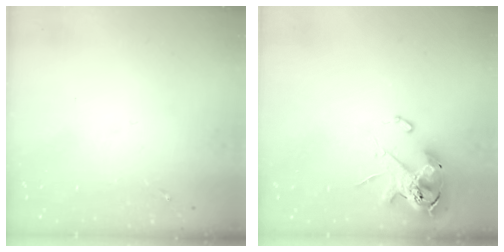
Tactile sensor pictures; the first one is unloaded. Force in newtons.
{"total": 12.1, "press": 11.9, "slide": 1.9}